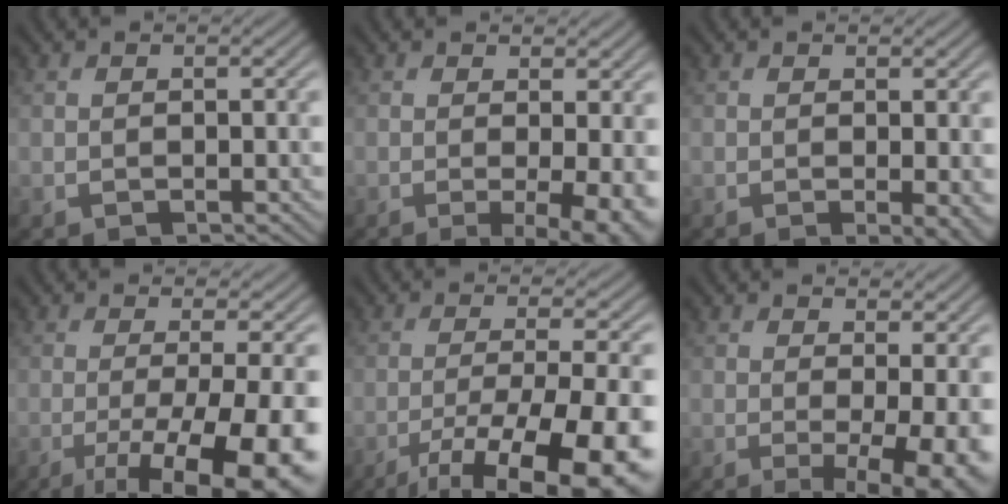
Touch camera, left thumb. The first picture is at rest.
{"total": 5.8, "force": [-0.9, 1.3, 5.6], "torque": [-0.082, -0.009, -0.013]}
{"total": 3.0, "force": [-0.3, 0.7, 2.9], "torque": [-0.043, -0.005, -0.008]}
{"total": 13.4, "force": [-4.9, 3.3, 12.0], "torque": [-0.160, -0.007, -0.065]}
{"total": 14.8, "force": [-8.4, 3.6, 11.6], "torque": [-0.194, -0.027, -0.122]}
{"total": 8.3, "force": [-0.8, 2.3, 8.0], "torque": [-0.110, -0.008, -0.006]}